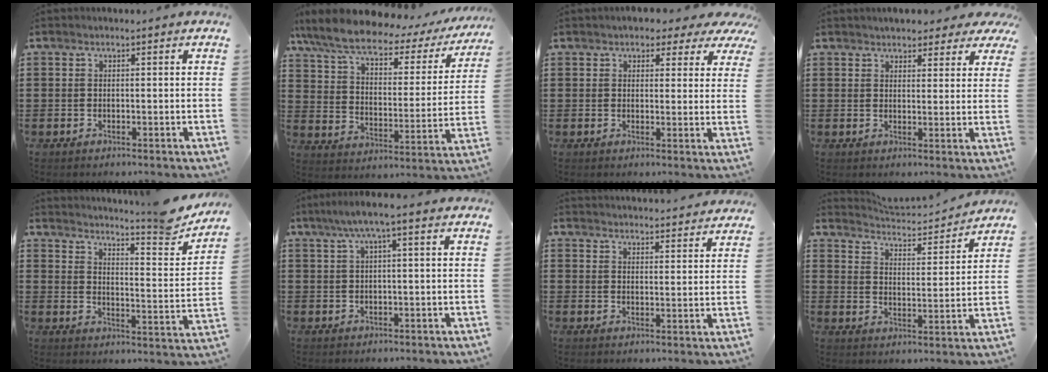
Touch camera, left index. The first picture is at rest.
{"total": 8.4, "force": [6.5, 1.7, 5.2], "torque": [-0.125, -0.038, 0.106]}
{"total": 3.2, "force": [2.5, 1.5, 1.3], "torque": [-0.022, -0.010, 0.040]}
{"total": 3.5, "force": [3.3, 1.0, 0.6], "torque": [-0.016, -0.009, 0.060]}
{"total": 6.4, "force": [5.8, 0.0, 2.9], "torque": [-0.051, -0.054, 0.090]}
{"total": 3.4, "force": [0.9, 0.2, 3.3], "torque": [-0.063, 0.000, 0.012]}
{"total": 3.6, "force": [3.5, -0.4, -0.1], "torque": [-0.001, -0.026, 0.062]}
{"total": 3.7, "force": [3.7, 0.0, 0.4], "torque": [-0.029, -0.036, 0.059]}